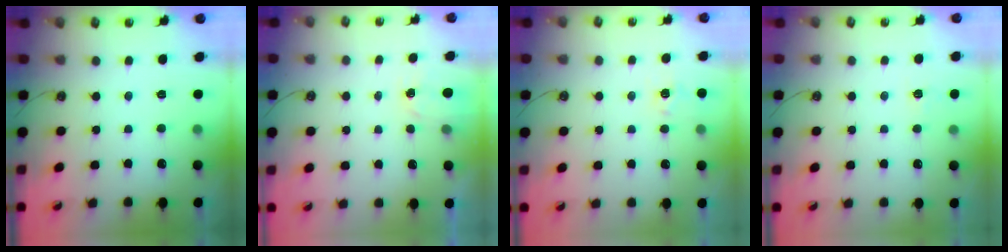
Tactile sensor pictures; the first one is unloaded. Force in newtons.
{"total": 2.3, "press": 2.3, "slide": 0.2}
{"total": 3.5, "press": 3.5, "slide": 0.5}
{"total": 2.7, "press": 2.7, "slide": 0.3}